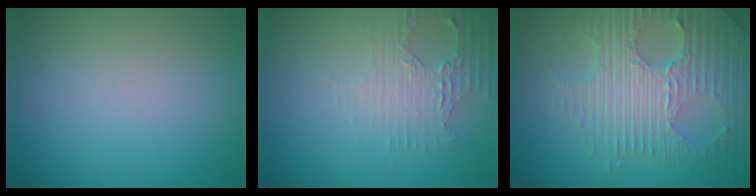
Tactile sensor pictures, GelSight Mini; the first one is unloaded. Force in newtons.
{"total": 2.7, "press": 2.4, "slide": 1.3}
{"total": 8.0, "press": 5.6, "slide": 5.8}